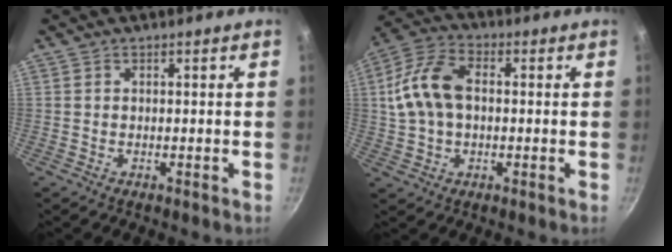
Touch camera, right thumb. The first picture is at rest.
{"total": 12.3, "force": [0.9, 8.0, 9.3], "torque": [-0.174, 0.027, 0.005]}